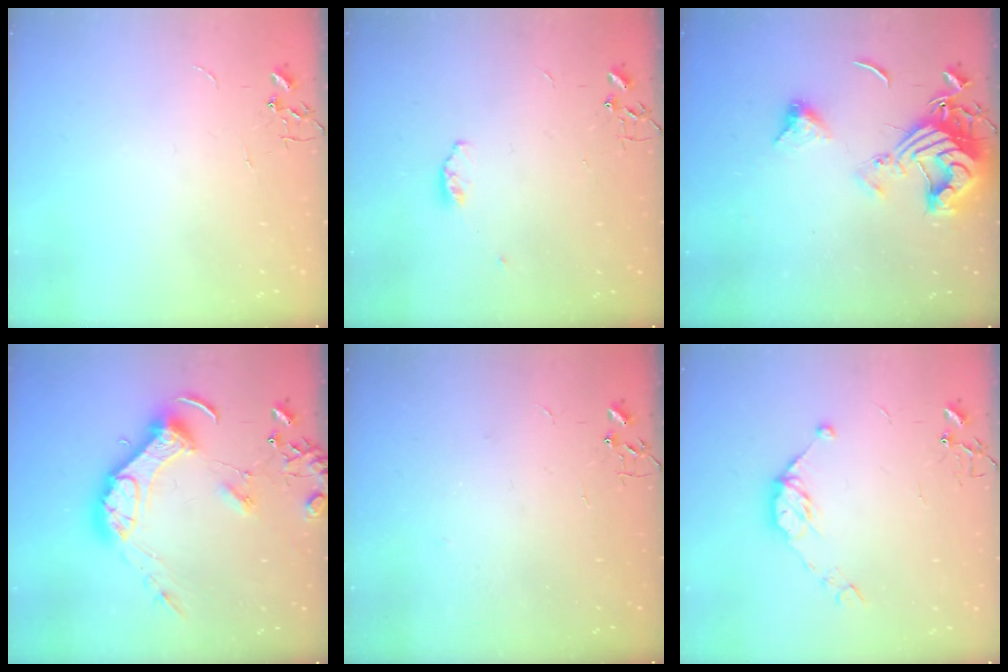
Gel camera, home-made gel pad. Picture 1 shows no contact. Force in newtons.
{"total": 3.4, "press": 3.3, "slide": 0.8}
{"total": 14.5, "press": 14.4, "slide": 1.6}
{"total": 16.4, "press": 16.3, "slide": 2.3}
{"total": 2.5, "press": 2.1, "slide": 1.4}
{"total": 9.5, "press": 9.5, "slide": 0.7}